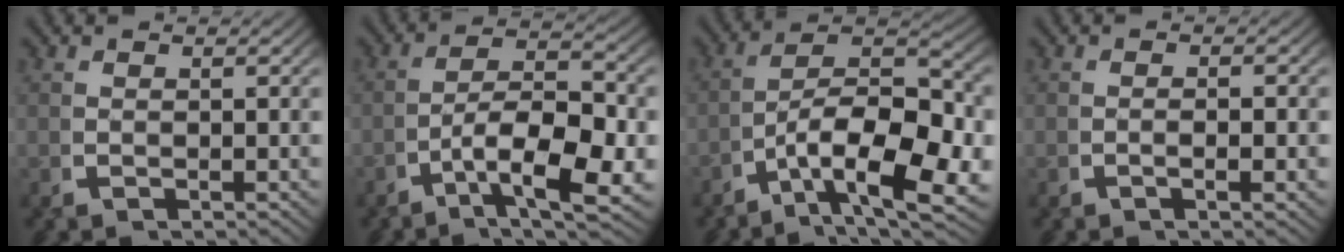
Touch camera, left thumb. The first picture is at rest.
{"total": 9.1, "force": [-1.9, 4.3, 7.8], "torque": [-0.132, -0.034, -0.021]}
{"total": 12.9, "force": [-2.1, 7.7, 10.1], "torque": [-0.169, -0.048, -0.019]}
{"total": 1.3, "force": [-0.3, 0.0, 1.3], "torque": [-0.022, 0.002, -0.008]}